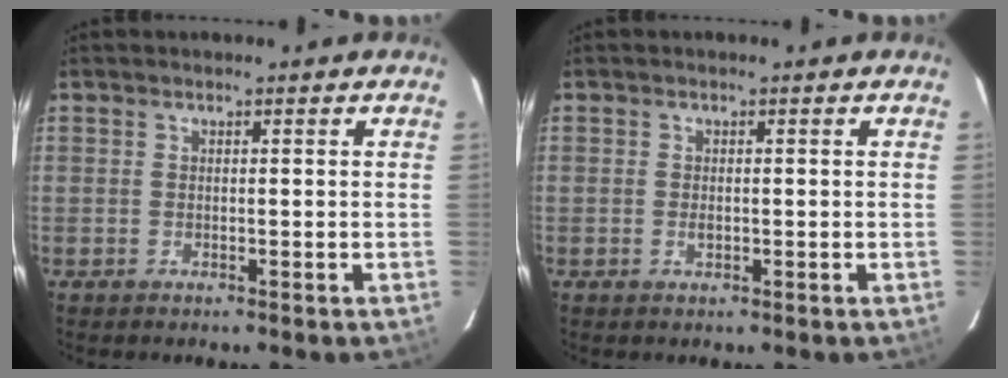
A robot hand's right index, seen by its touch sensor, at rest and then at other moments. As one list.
[{"total": 1.1, "force": [-0.2, 0.7, 0.8], "torque": [-0.011, 0.001, -0.002]}]